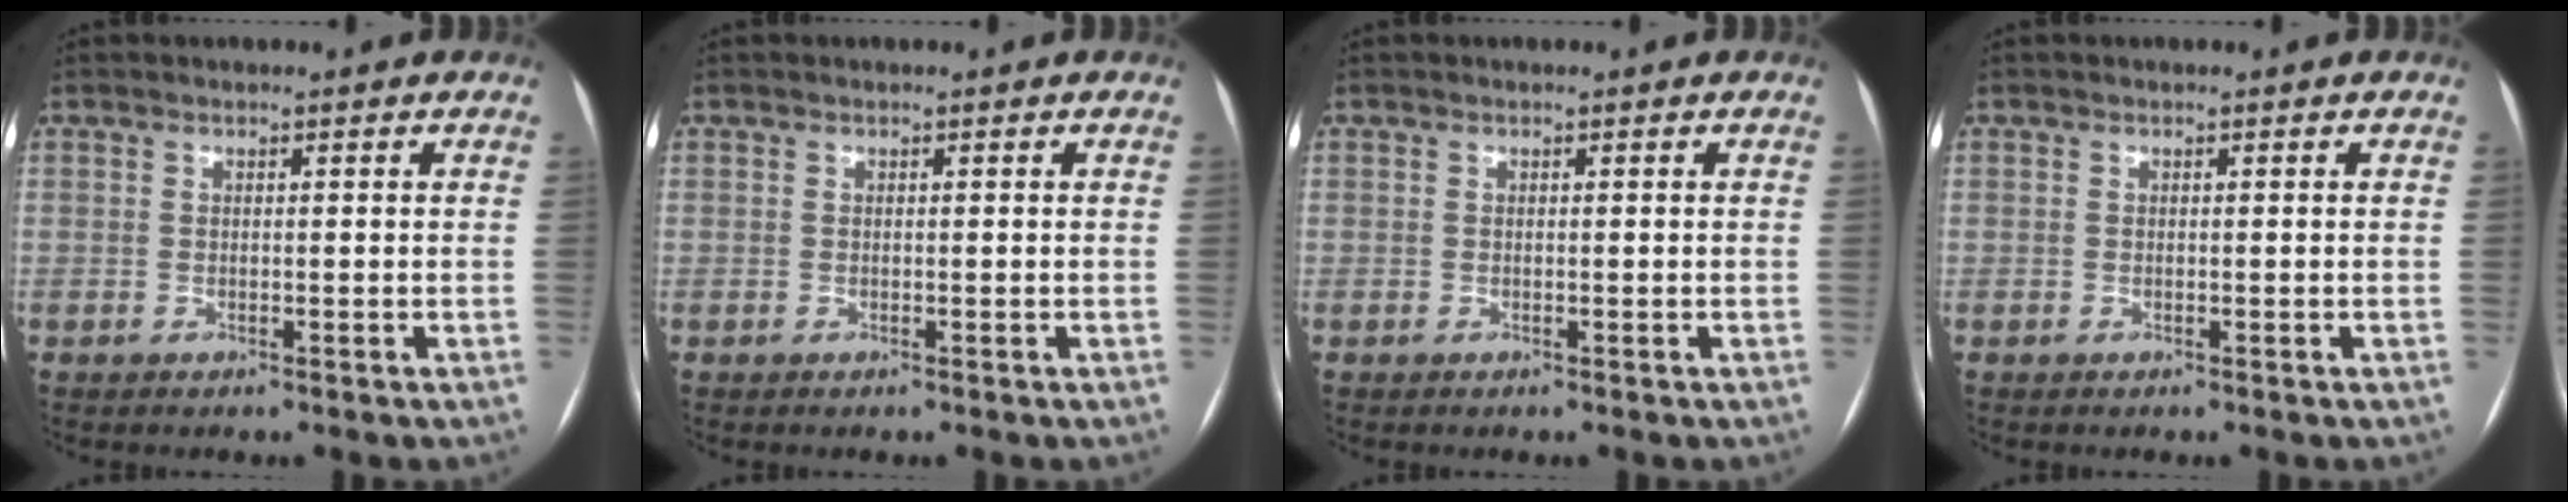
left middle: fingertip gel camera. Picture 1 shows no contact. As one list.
[{"total": 0.0}, {"total": 0.0}, {"total": 0.0}]